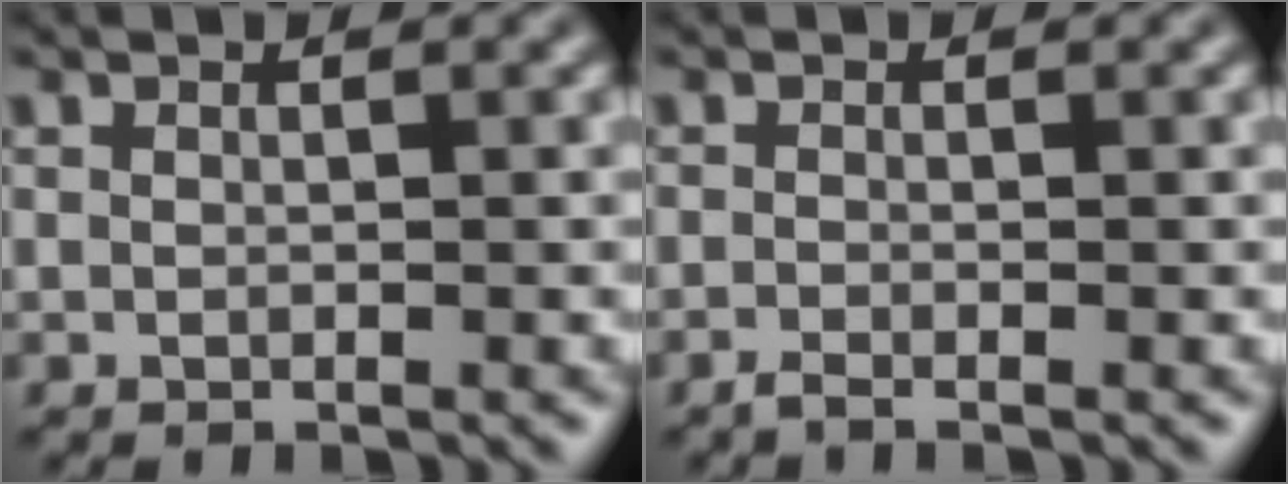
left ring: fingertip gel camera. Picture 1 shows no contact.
{"total": 0.9, "force": [-0.7, 0.1, 0.6], "torque": [-0.011, -0.003, -0.016]}